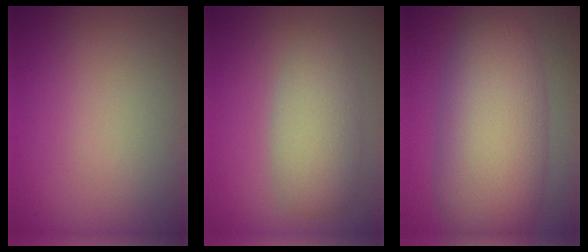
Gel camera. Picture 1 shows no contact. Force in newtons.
{"total": 4.4, "press": 4.4, "slide": 0.4}
{"total": 10.0, "press": 10.0, "slide": 0.2}